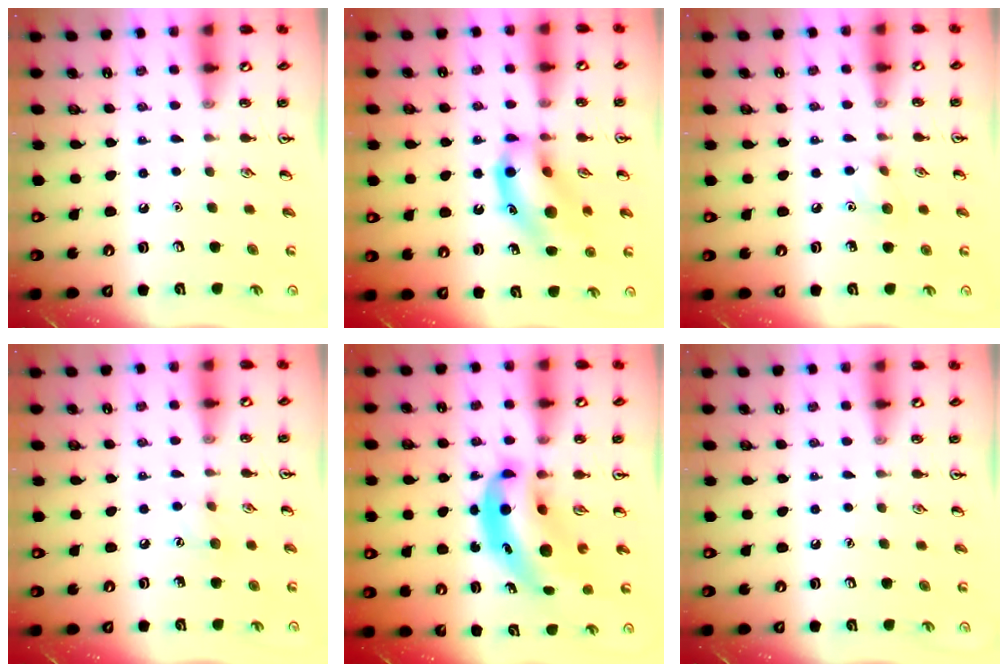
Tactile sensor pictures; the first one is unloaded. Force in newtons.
{"total": 14.6, "press": 14.4, "slide": 2.1}
{"total": 6.1, "press": 6.0, "slide": 1.1}
{"total": 5.2, "press": 5.0, "slide": 1.6}
{"total": 9.7, "press": 9.3, "slide": 2.6}
{"total": 0.0}